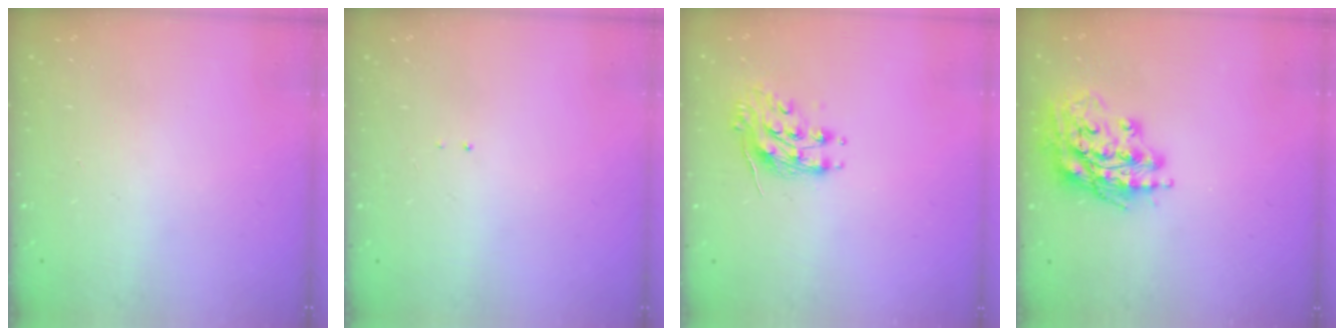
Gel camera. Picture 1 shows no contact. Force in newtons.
{"total": 0.6, "press": 0.6, "slide": 0.1}
{"total": 8.8, "press": 8.8, "slide": 0.4}
{"total": 17.4, "press": 17.2, "slide": 2.1}